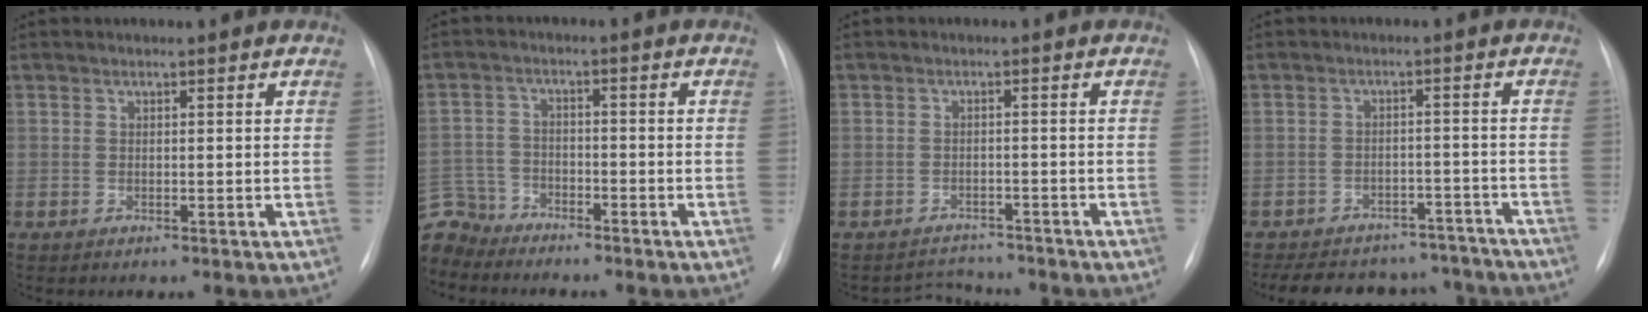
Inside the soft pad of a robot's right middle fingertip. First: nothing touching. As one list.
[{"total": 7.4, "force": [-6.9, 2.8, -0.3], "torque": [-0.003, 0.008, -0.136]}, {"total": 3.4, "force": [-3.1, 0.8, -1.1], "torque": [0.013, 0.008, -0.046]}, {"total": 19.7, "force": [-17.3, 6.4, 6.9], "torque": [-0.172, -0.009, -0.235]}]